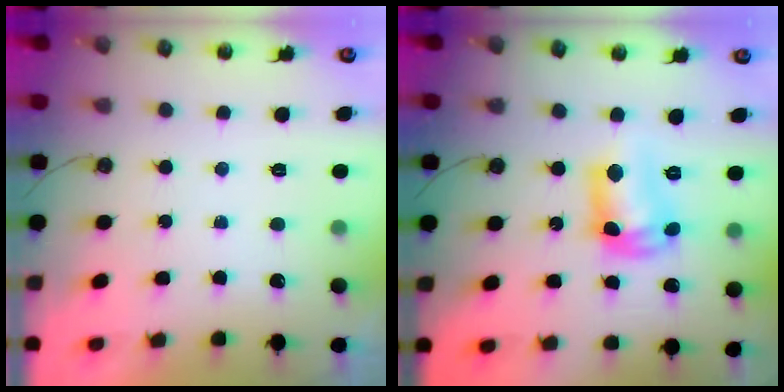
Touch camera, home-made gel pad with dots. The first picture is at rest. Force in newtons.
{"total": 12.3, "press": 12.3, "slide": 1.0}